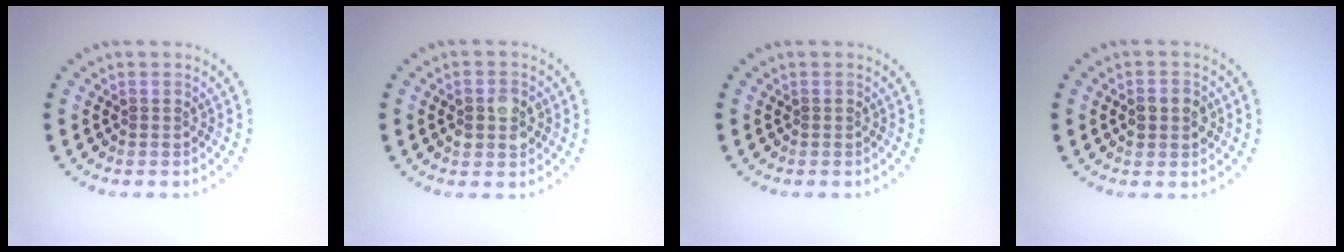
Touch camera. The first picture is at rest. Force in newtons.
{"total": 2.7, "press": 2.7, "slide": 0.2}
{"total": 0.0}
{"total": 2.1, "press": 2.0, "slide": 0.1}